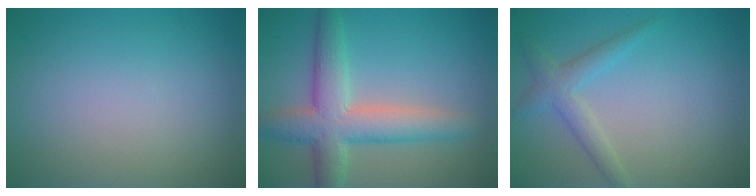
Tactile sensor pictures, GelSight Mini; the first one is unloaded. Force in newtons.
{"total": 6.1, "press": 6.1, "slide": 0.4}
{"total": 2.4, "press": 2.4, "slide": 0.2}